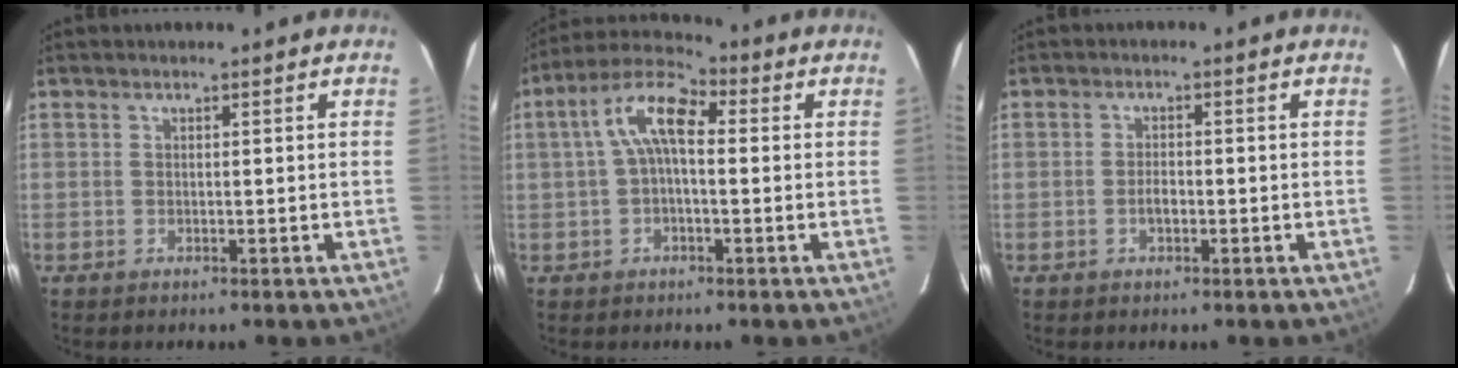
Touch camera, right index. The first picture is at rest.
{"total": 9.0, "force": [1.0, 3.7, 8.1], "torque": [-0.162, 0.033, 0.012]}
{"total": 1.7, "force": [-0.7, 0.9, 1.3], "torque": [-0.026, 0.003, -0.013]}